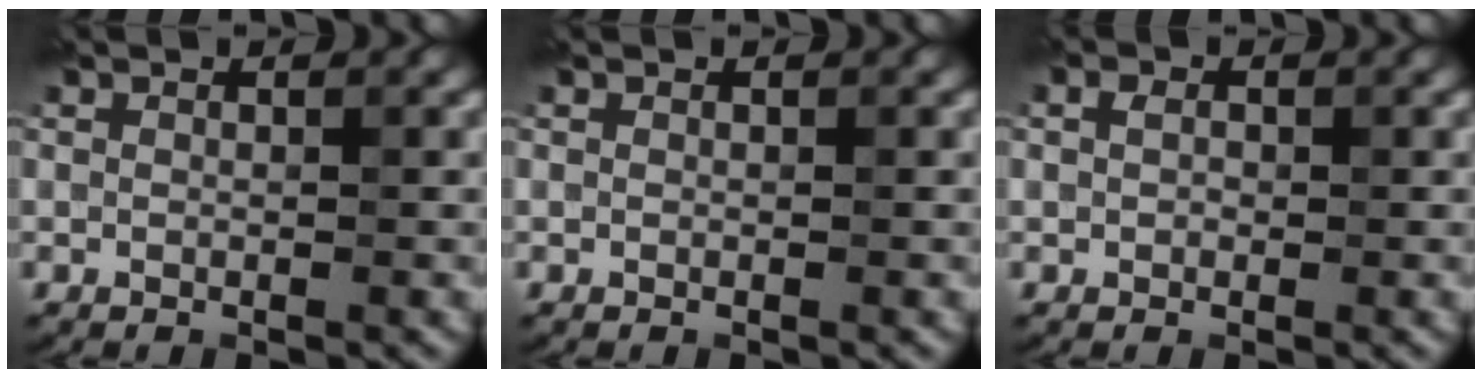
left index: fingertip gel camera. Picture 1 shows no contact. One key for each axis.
{"total": 0.0}
{"total": 1.1, "fx": 0.2, "fy": 1.0, "fz": 0.5, "tx": -0.007, "ty": 0.010, "tz": -0.001}